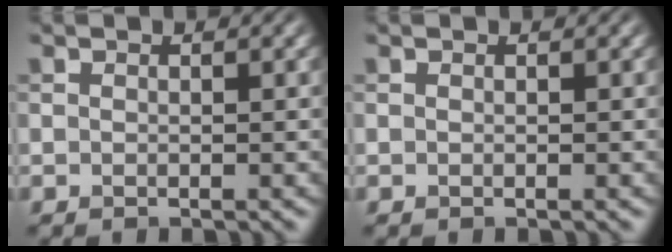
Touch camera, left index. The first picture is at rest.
{"total": 0.0}